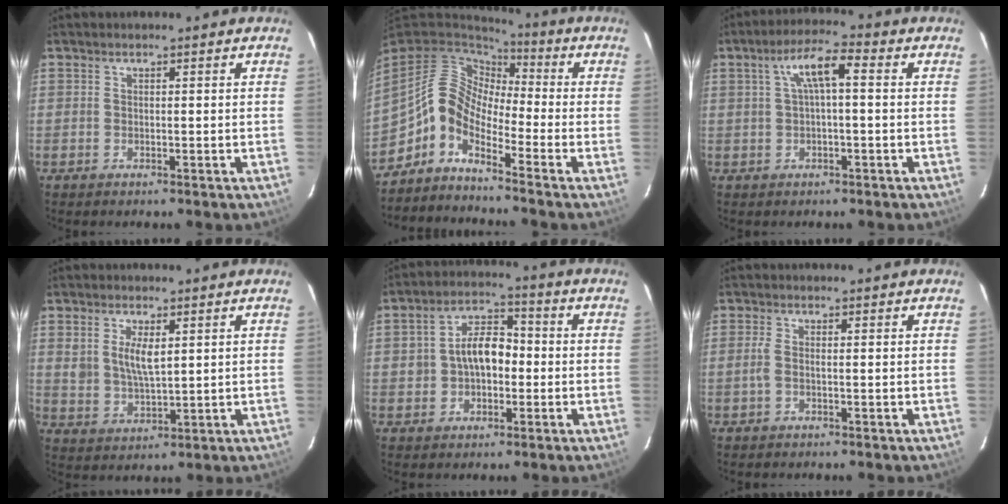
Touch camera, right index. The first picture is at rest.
{"total": 7.9, "force": [-4.5, 4.0, 5.2], "torque": [-0.097, 0.022, -0.110]}
{"total": 6.1, "force": [0.9, 1.4, 5.9], "torque": [-0.112, 0.018, 0.021]}
{"total": 5.9, "force": [2.0, 2.7, 4.9], "torque": [-0.094, -0.003, 0.045]}
{"total": 8.2, "force": [-0.7, 5.4, 6.1], "torque": [-0.108, 0.028, -0.004]}
{"total": 1.6, "force": [-0.4, 0.1, 1.5], "torque": [-0.033, 0.000, -0.009]}